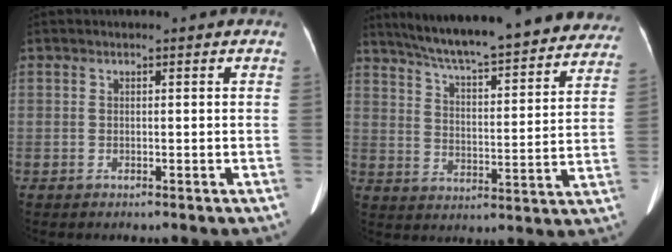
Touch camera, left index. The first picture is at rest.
{"total": 29.5, "force": [26.0, 4.7, 13.1], "torque": [-0.211, -0.037, 0.333]}